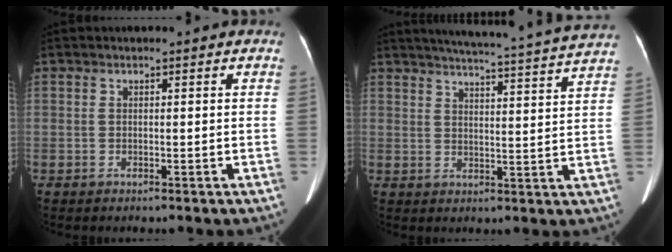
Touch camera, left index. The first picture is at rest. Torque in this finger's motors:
{"motor_torque": [0.58, -1.10, 0.02, 0.07]}